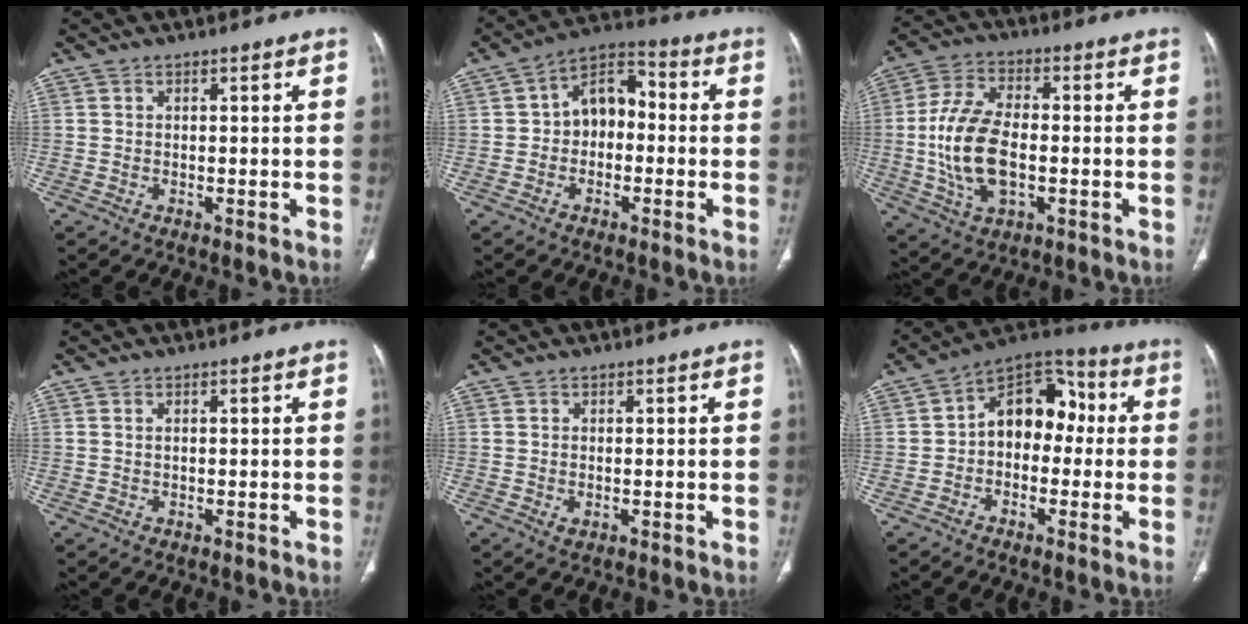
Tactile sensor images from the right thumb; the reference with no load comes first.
{"total": 8.8, "force": [-0.4, 6.3, 6.1], "torque": [-0.062, 0.036, -0.026]}
{"total": 14.5, "force": [-1.6, 7.9, 12.1], "torque": [-0.242, 0.010, -0.028]}
{"total": 0.6, "force": [0.3, 0.2, 0.4], "torque": [-0.011, 0.004, 0.007]}
{"total": 0.9, "force": [-0.2, 0.5, 0.7], "torque": [-0.015, -0.004, 0.001]}
{"total": 12.1, "force": [0.1, 8.5, 8.6], "torque": [-0.088, 0.044, -0.018]}